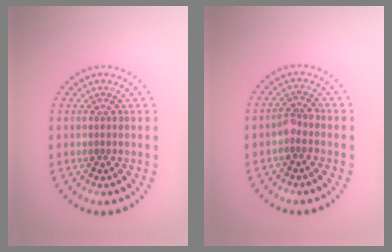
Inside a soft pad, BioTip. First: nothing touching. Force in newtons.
{"total": 1.7, "press": 1.4, "slide": 0.8}